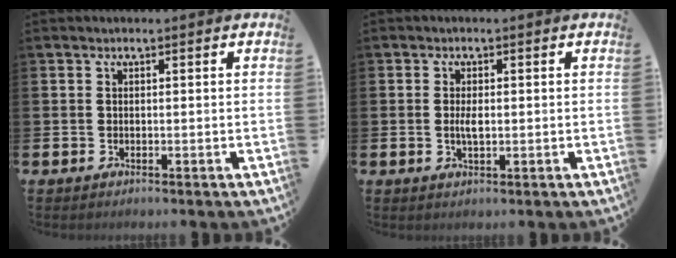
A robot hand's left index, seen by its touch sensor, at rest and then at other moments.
{"total": 2.1, "force": [-0.1, 0.8, 1.9], "torque": [-0.036, 0.001, -0.003]}